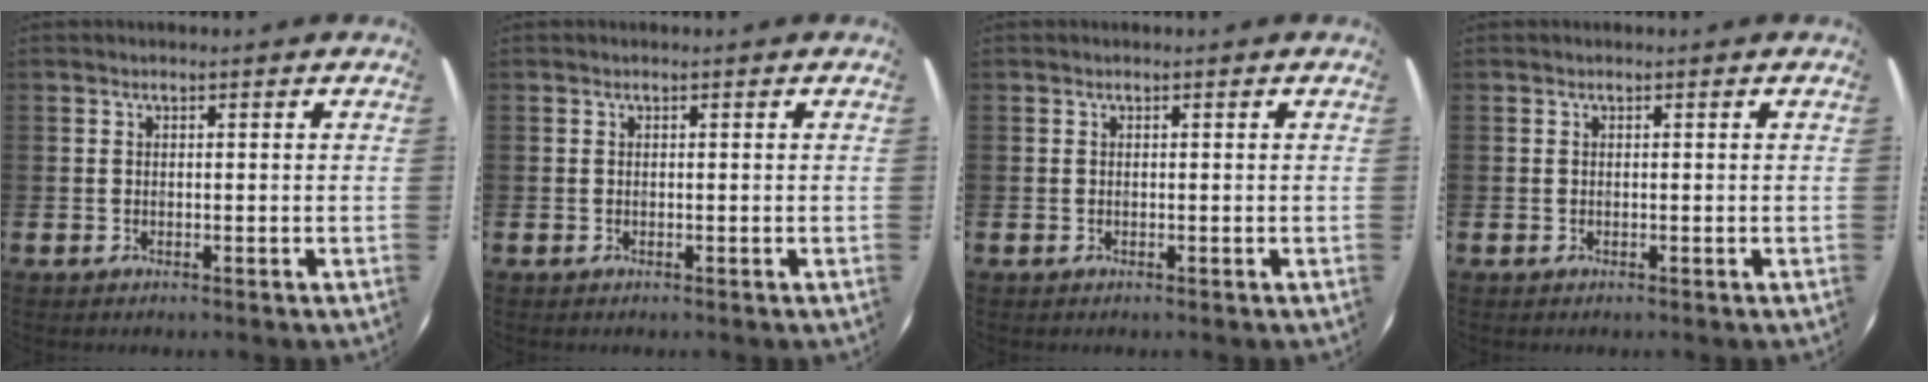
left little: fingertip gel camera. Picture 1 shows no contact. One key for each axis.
{"total": 0.0}
{"total": 0.0}
{"total": 0.0}